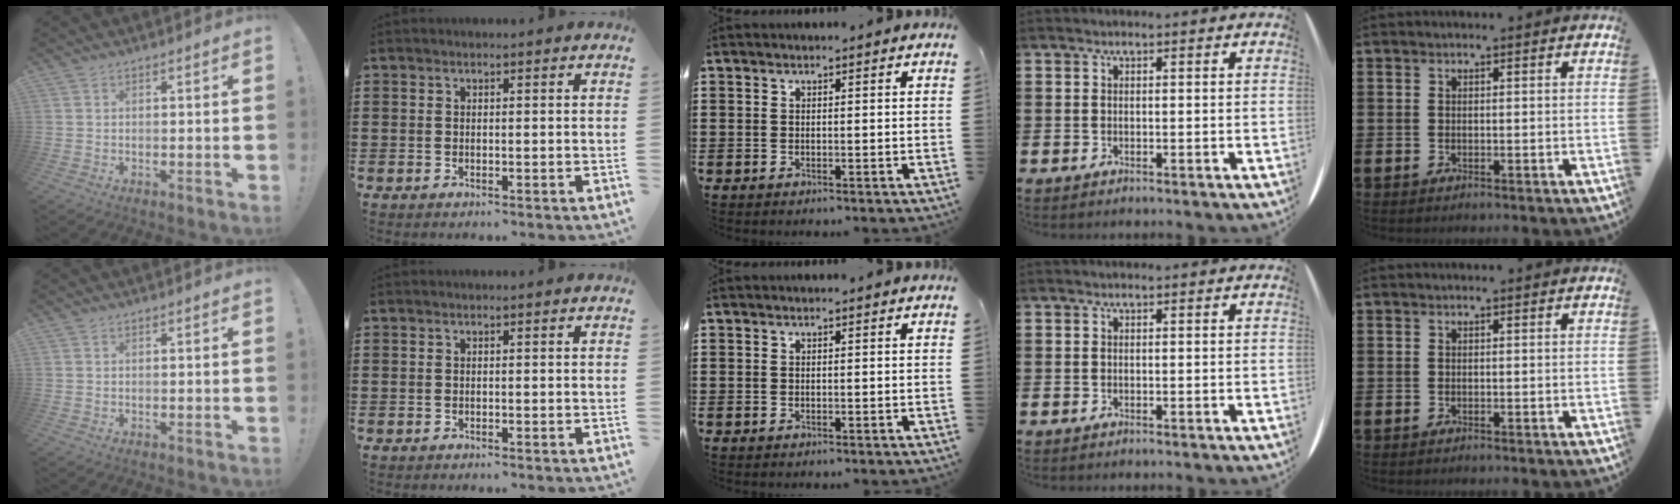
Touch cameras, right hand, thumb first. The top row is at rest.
{}